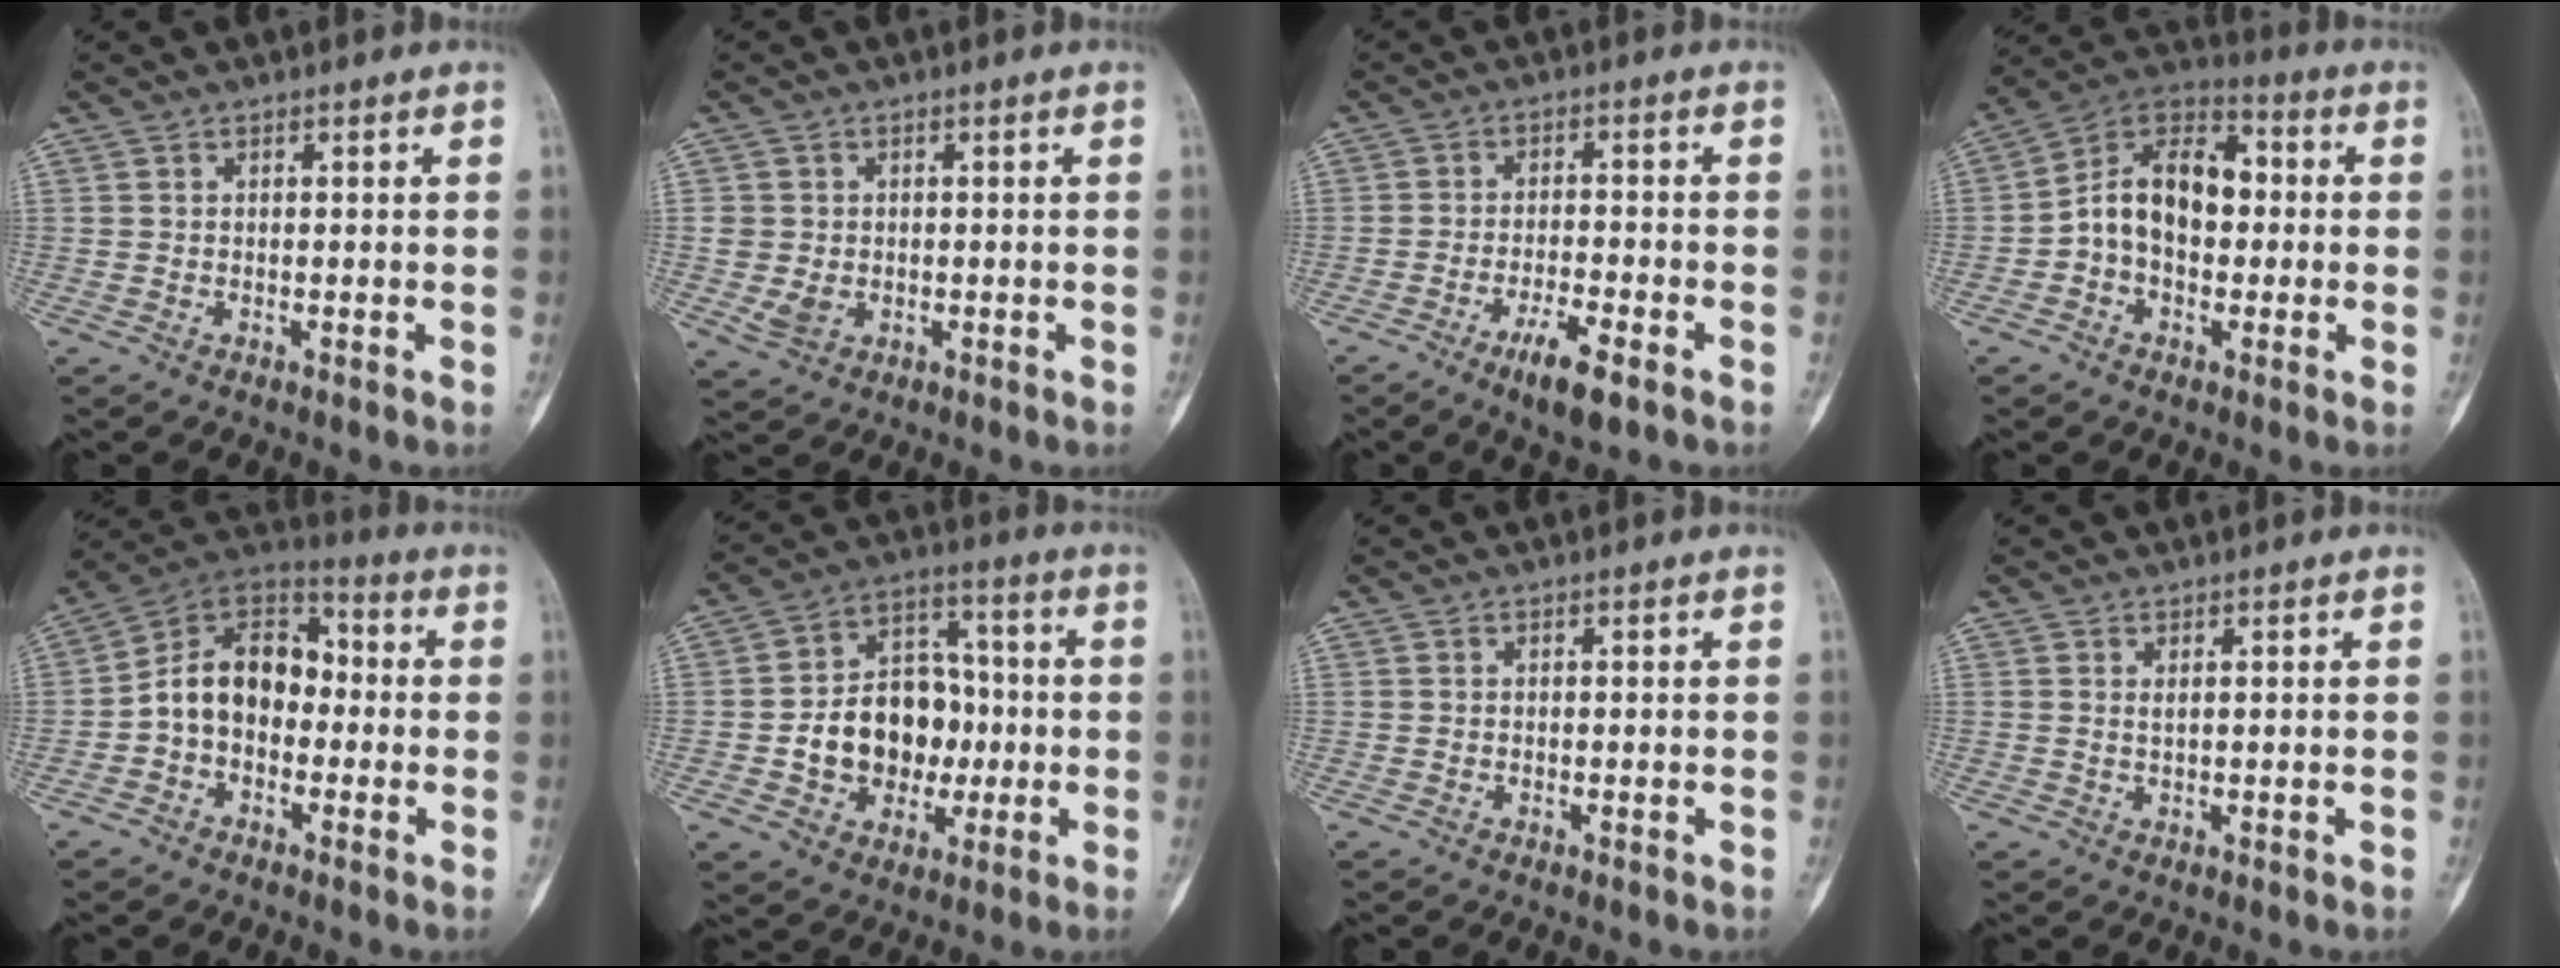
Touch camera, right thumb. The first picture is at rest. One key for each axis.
{"total": 3.9, "fx": -0.3, "fy": 3.4, "fz": 1.9, "tx": -0.024, "ty": -0.001, "tz": 0.003}
{"total": 6.5, "fx": -3.8, "fy": 1.4, "fz": 5.1, "tx": -0.091, "ty": 0.011, "tz": -0.063}
{"total": 13.6, "fx": -0.4, "fy": 9.2, "fz": 10.0, "tx": -0.142, "ty": 0.042, "tz": -0.021}
{"total": 13.0, "fx": -1.5, "fy": 9.4, "fz": 8.9, "tx": -0.120, "ty": 0.047, "tz": -0.043}
{"total": 14.8, "fx": -1.8, "fy": 11.5, "fz": 9.1, "tx": -0.093, "ty": 0.039, "tz": -0.025}
{"total": 0.0}
{"total": 0.7, "fx": 0.4, "fy": 0.1, "fz": 0.6, "tx": -0.007, "ty": -0.003, "tz": 0.006}